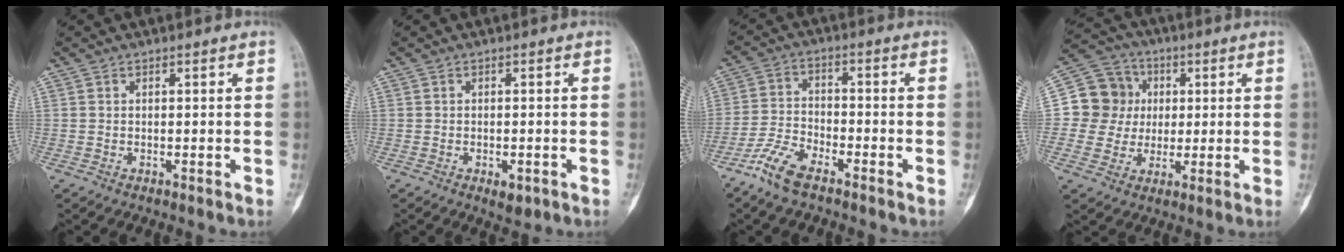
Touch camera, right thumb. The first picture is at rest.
{"total": 2.5, "force": [-1.1, 1.2, 1.8], "torque": [-0.018, 0.003, -0.009]}
{"total": 7.5, "force": [-5.5, 2.6, 4.5], "torque": [-0.102, 0.017, -0.114]}
{"total": 10.9, "force": [1.2, 10.5, 2.8], "torque": [-0.013, 0.015, 0.015]}